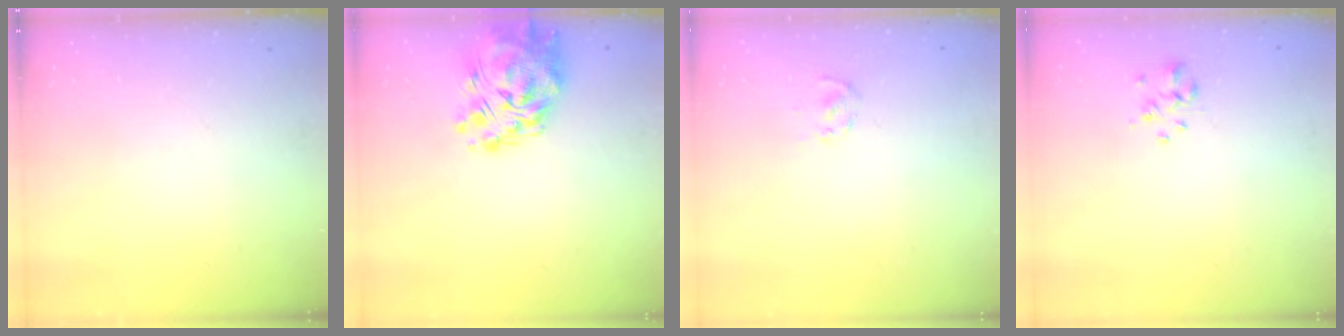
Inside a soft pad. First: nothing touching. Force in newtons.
{"total": 12.4, "press": 11.4, "slide": 4.8}
{"total": 2.0, "press": 1.8, "slide": 0.7}
{"total": 2.3, "press": 1.9, "slide": 1.2}